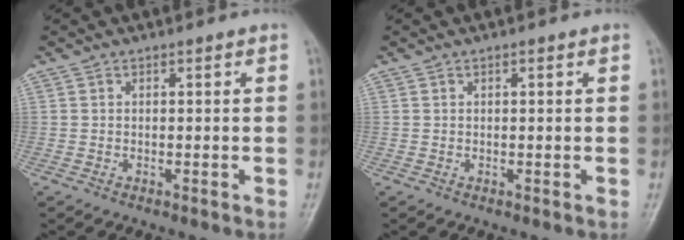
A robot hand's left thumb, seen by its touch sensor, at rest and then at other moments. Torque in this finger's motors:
{"motor_torque": [-0.11, -0.05, -0.19, -0.17, 0.04]}